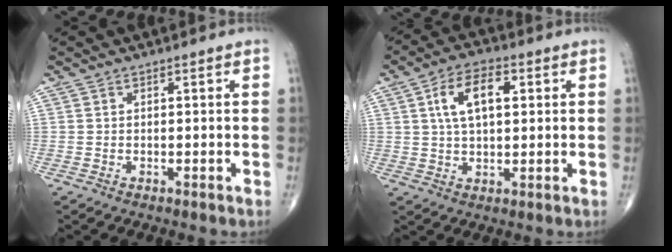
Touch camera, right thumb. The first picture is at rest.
{"total": 9.2, "force": [2.4, 4.8, 7.5], "torque": [-0.126, 0.011, 0.039]}